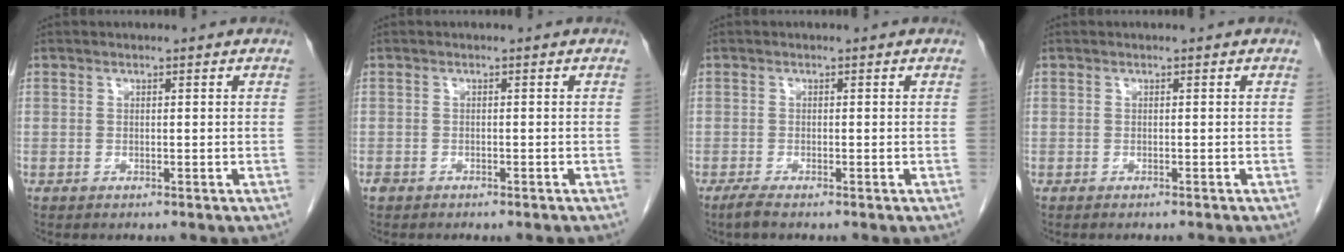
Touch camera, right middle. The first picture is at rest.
{"total": 1.5, "force": [-1.2, 0.7, 0.6], "torque": [-0.007, 0.000, -0.015]}
{"total": 1.5, "force": [-1.2, -0.1, 0.9], "torque": [-0.029, -0.006, -0.026]}
{"total": 1.9, "force": [-1.8, -0.1, 0.8], "torque": [-0.011, 0.002, -0.021]}